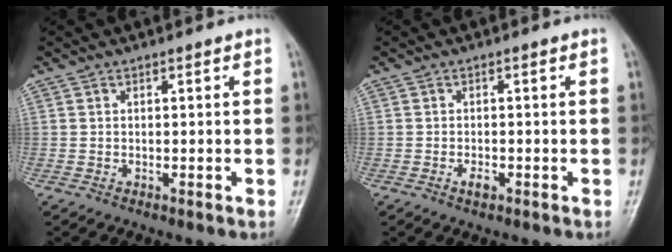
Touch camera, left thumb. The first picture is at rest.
{"total": 1.7, "force": [-0.8, 0.9, 1.2], "torque": [-0.019, 0.001, -0.015]}